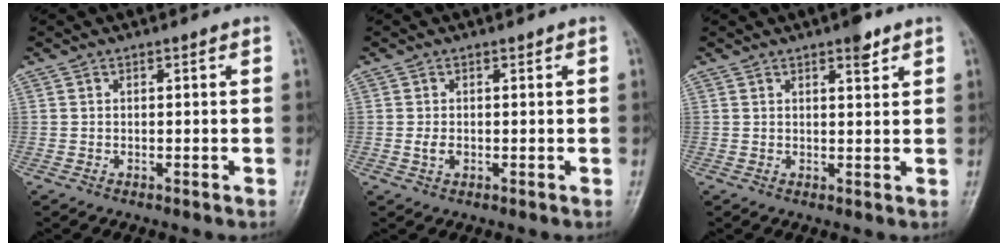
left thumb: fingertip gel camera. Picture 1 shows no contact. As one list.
[{"total": 1.6, "force": [0.0, 1.1, 1.2], "torque": [-0.022, -0.002, 0.000]}, {"total": 3.1, "force": [2.1, 1.0, 2.1], "torque": [-0.021, -0.011, 0.028]}]